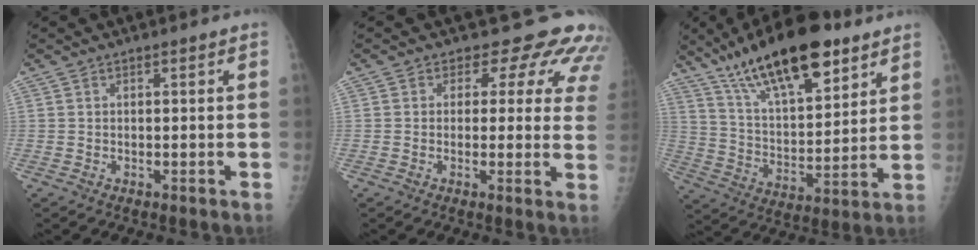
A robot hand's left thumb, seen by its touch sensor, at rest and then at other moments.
{"total": 11.5, "force": [9.2, 6.0, 3.4], "torque": [0.019, -0.040, 0.075]}
{"total": 21.4, "force": [13.7, 7.8, 14.5], "torque": [-0.215, -0.051, 0.240]}